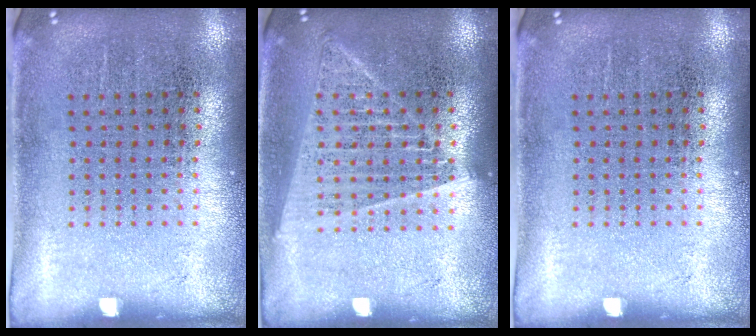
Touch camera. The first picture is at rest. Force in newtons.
{"total": 1.4, "press": 1.3, "slide": 0.5}
{"total": 0.0}